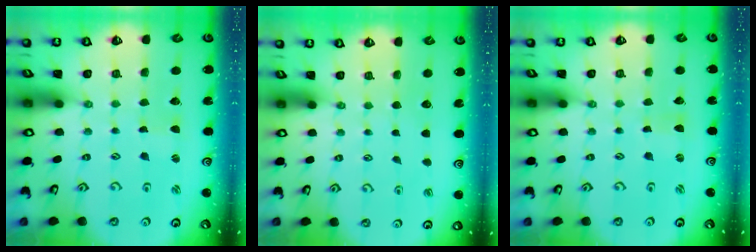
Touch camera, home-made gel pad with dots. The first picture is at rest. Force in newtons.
{"total": 0.0}
{"total": 0.0}